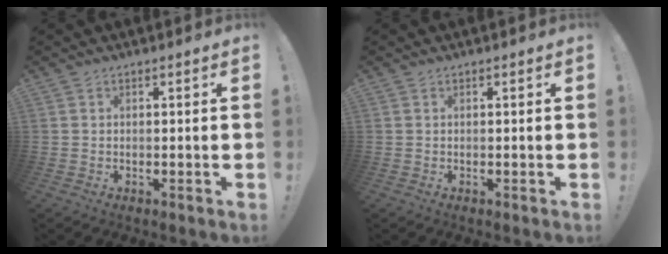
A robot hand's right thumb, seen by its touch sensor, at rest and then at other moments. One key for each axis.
{"total": 0.0}